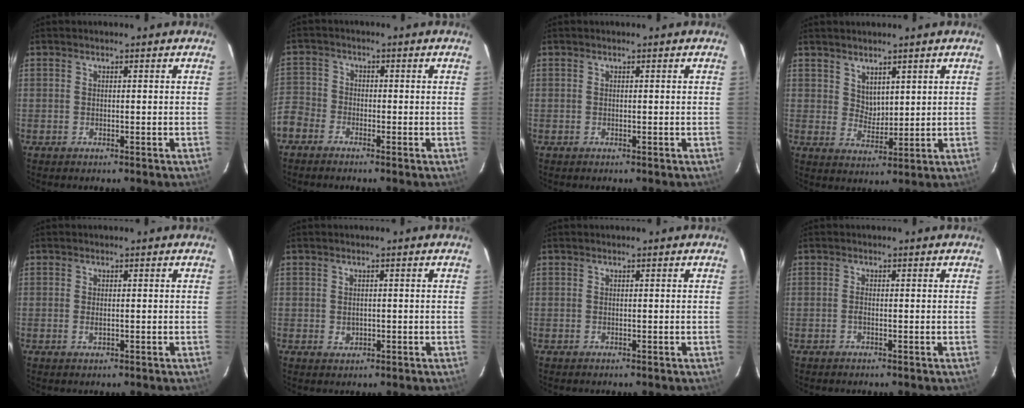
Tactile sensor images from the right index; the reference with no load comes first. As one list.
[{"total": 6.9, "force": [-4.2, 5.2, 1.7], "torque": [-0.051, 0.013, -0.100]}, {"total": 0.0}, {"total": 4.0, "force": [2.9, 2.3, 1.3], "torque": [-0.015, 0.002, 0.059]}, {"total": 1.2, "force": [-0.2, 0.6, 1.1], "torque": [-0.022, 0.000, -0.003]}, {"total": 1.9, "force": [-0.2, 1.6, 0.9], "torque": [-0.015, 0.001, 0.000]}, {"total": 0.0}, {"total": 0.8, "force": [-0.3, 0.3, 0.7], "torque": [-0.016, 0.001, -0.006]}]